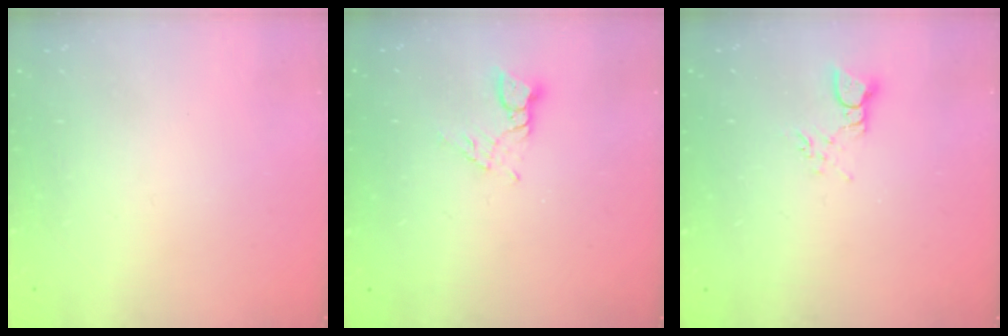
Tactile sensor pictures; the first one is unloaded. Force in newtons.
{"total": 3.3, "press": 3.2, "slide": 0.4}
{"total": 2.8, "press": 2.8, "slide": 0.4}